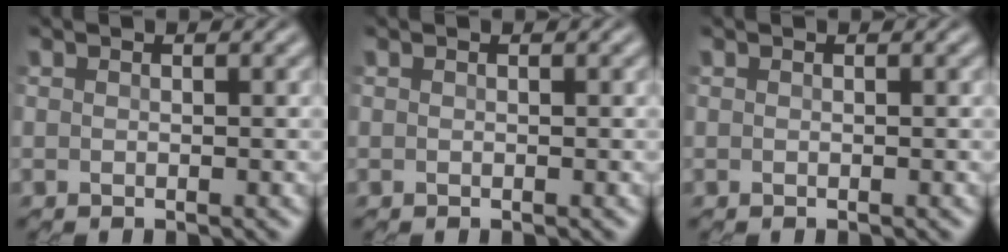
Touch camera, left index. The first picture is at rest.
{"total": 0.0}
{"total": 0.0}